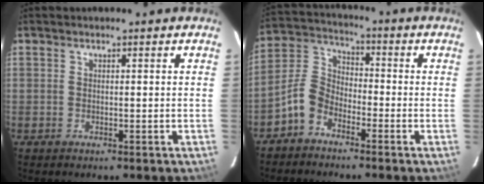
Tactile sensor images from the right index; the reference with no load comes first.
{"total": 6.9, "force": [-4.6, 4.2, 3.1], "torque": [-0.070, 0.020, -0.102]}